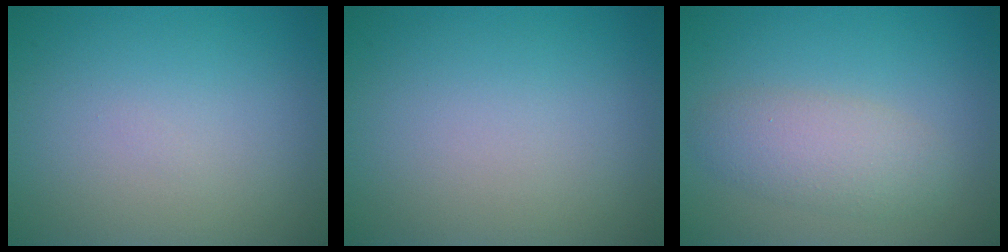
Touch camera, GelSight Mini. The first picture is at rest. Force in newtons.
{"total": 0.0}
{"total": 3.5, "press": 3.5, "slide": 0.1}